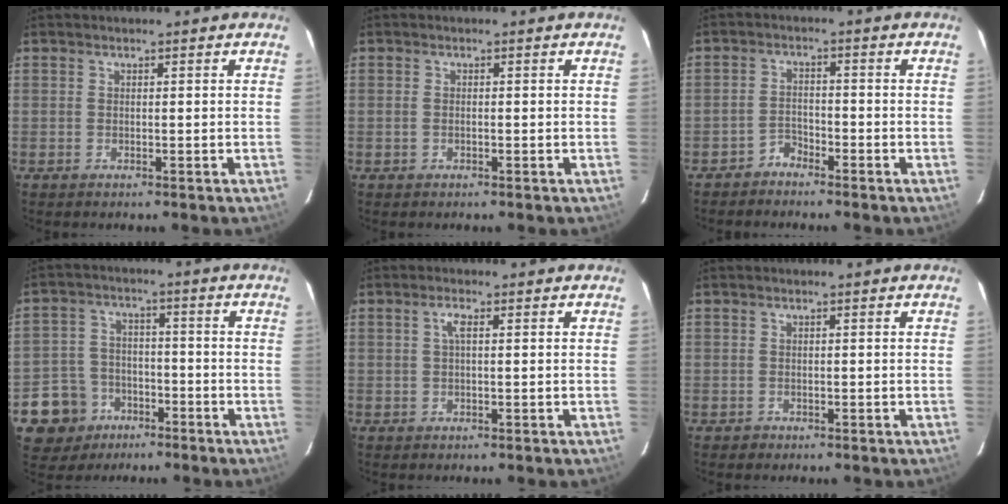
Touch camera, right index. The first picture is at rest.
{"total": 0.7, "force": [-0.3, 0.4, 0.5], "torque": [-0.011, 0.001, -0.005]}
{"total": 2.6, "force": [-2.4, 1.1, 0.0], "torque": [0.002, 0.006, -0.043]}
{"total": 10.3, "force": [-5.4, 8.6, 2.1], "torque": [-0.076, 0.030, -0.071]}
{"total": 1.8, "force": [0.3, 0.3, 1.7], "torque": [-0.034, 0.005, 0.003]}
{"total": 1.0, "force": [-0.5, 0.9, -0.1], "torque": [0.002, 0.003, -0.006]}